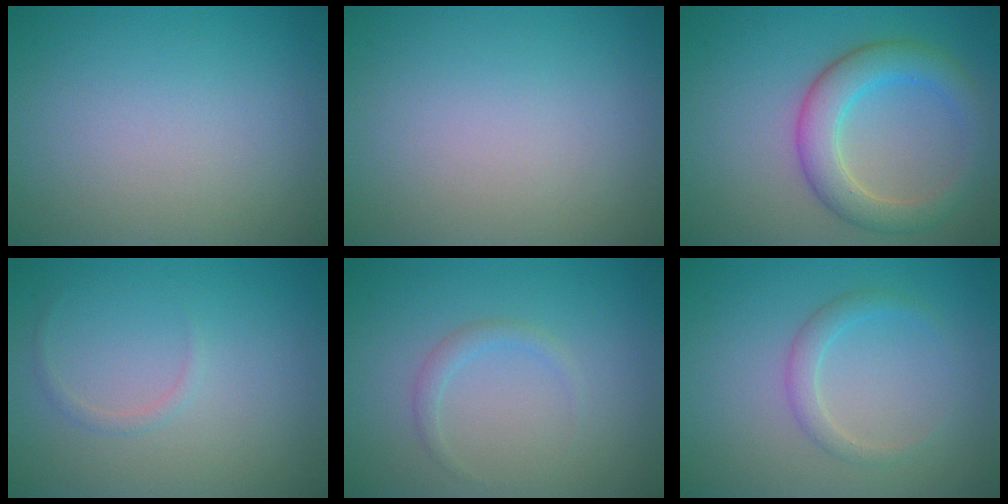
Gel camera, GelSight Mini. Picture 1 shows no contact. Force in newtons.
{"total": 0.0}
{"total": 4.8, "press": 4.8, "slide": 0.1}
{"total": 0.7, "press": 0.7, "slide": 0.1}
{"total": 1.1, "press": 1.1, "slide": 0.1}
{"total": 1.7, "press": 1.7, "slide": 0.1}